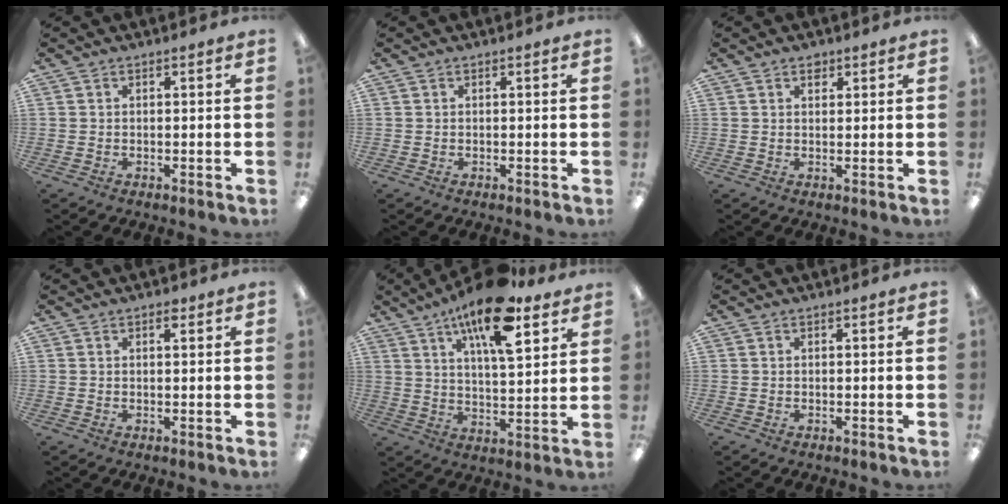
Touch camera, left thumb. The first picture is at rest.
{"total": 0.0}
{"total": 2.0, "force": [1.4, 1.1, 0.9], "torque": [-0.002, -0.006, 0.022]}
{"total": 1.5, "force": [1.0, 0.7, 1.0], "torque": [-0.005, -0.006, 0.014]}
{"total": 16.7, "force": [10.6, 5.8, 11.5], "torque": [-0.181, -0.050, 0.172]}
{"total": 0.0}